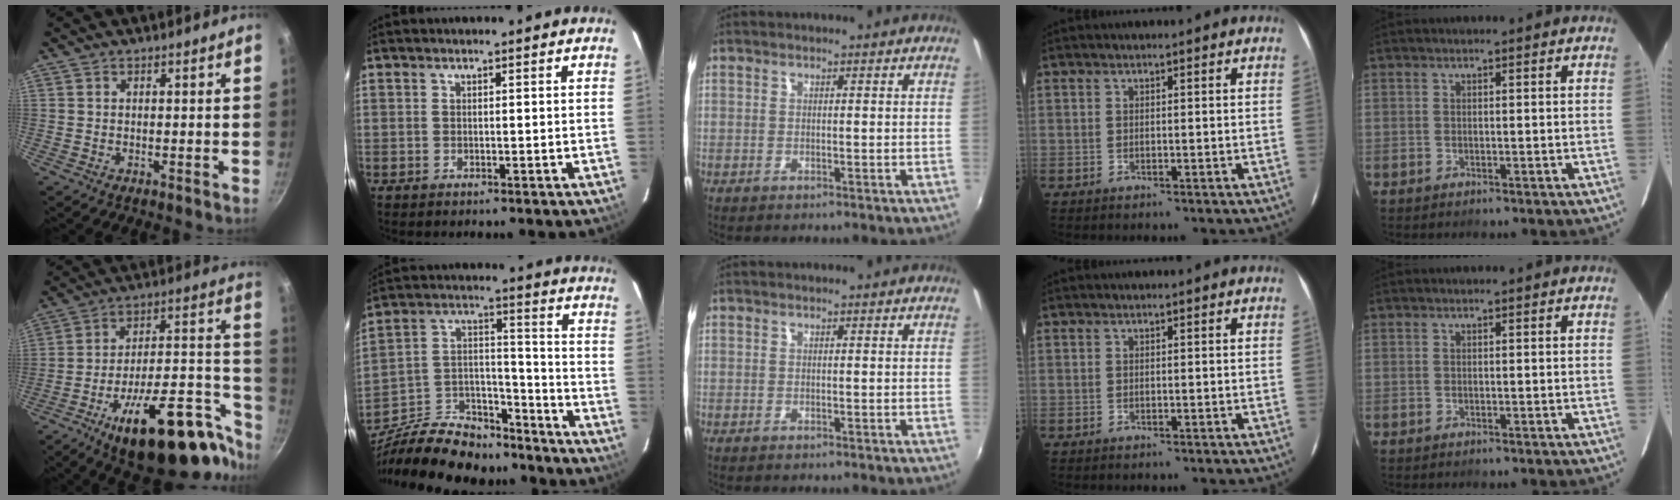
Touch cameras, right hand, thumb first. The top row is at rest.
{"thumb": {"total": 31.1, "force": [-16.7, 12.4, 23.1], "torque": [-0.273, 0.094, -0.240]}, "index": {"total": 24.8, "force": [-19.0, 11.0, 11.6], "torque": [-0.247, 0.034, -0.293]}}